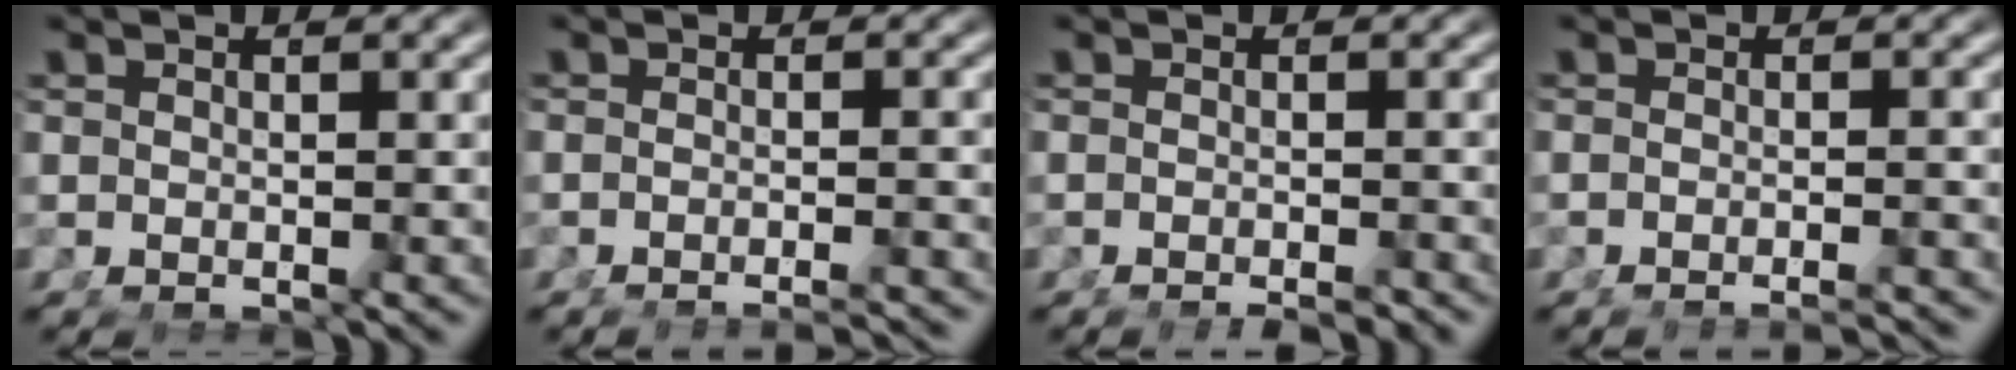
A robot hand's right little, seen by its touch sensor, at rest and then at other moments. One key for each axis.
{"total": 3.3, "fx": -3.1, "fy": 0.0, "fz": 0.9, "tx": -0.008, "ty": -0.002, "tz": -0.052}
{"total": 2.7, "fx": -2.5, "fy": 0.3, "fz": 0.9, "tx": -0.010, "ty": -0.005, "tz": -0.036}
{"total": 2.9, "fx": -2.8, "fy": 0.0, "fz": 0.9, "tx": -0.010, "ty": 0.000, "tz": -0.047}